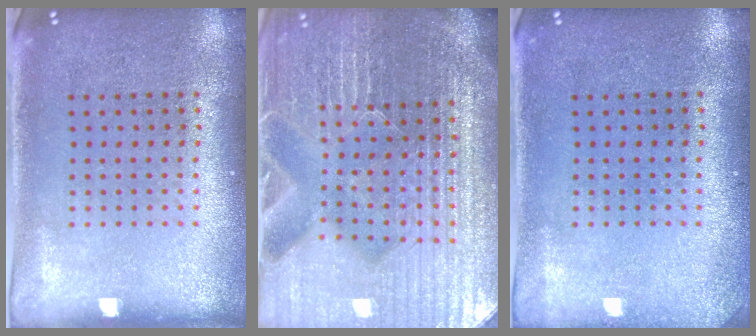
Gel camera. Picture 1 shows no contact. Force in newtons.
{"total": 6.0, "press": 5.5, "slide": 2.5}
{"total": 1.1, "press": 1.1, "slide": 0.1}